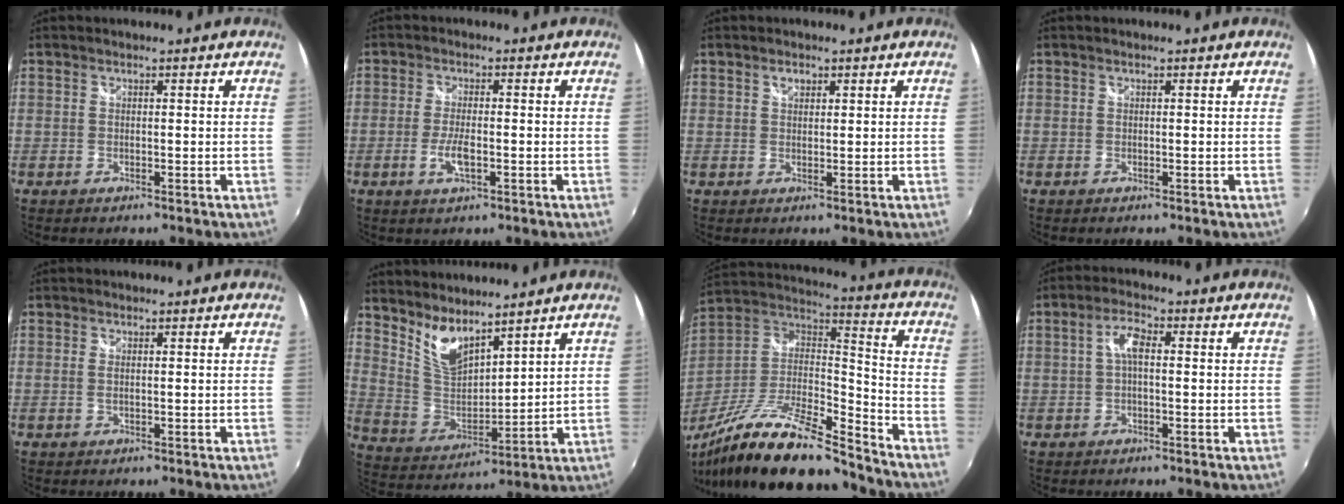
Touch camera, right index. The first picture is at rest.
{"total": 4.1, "force": [-1.3, 1.2, 3.8], "torque": [-0.083, -0.004, -0.025]}
{"total": 1.5, "force": [0.8, 1.0, 0.7], "torque": [-0.010, 0.003, 0.014]}
{"total": 0.0}
{"total": 0.7, "force": [0.3, 0.2, 0.6], "torque": [-0.014, 0.002, 0.005]}
{"total": 9.3, "force": [7.3, 3.1, 4.9], "torque": [-0.097, -0.011, 0.150]}
{"total": 24.8, "force": [-18.8, 5.9, 15.0], "torque": [-0.275, -0.035, -0.320]}
{"total": 3.8, "force": [0.2, 1.5, 3.5], "torque": [-0.070, 0.011, 0.004]}